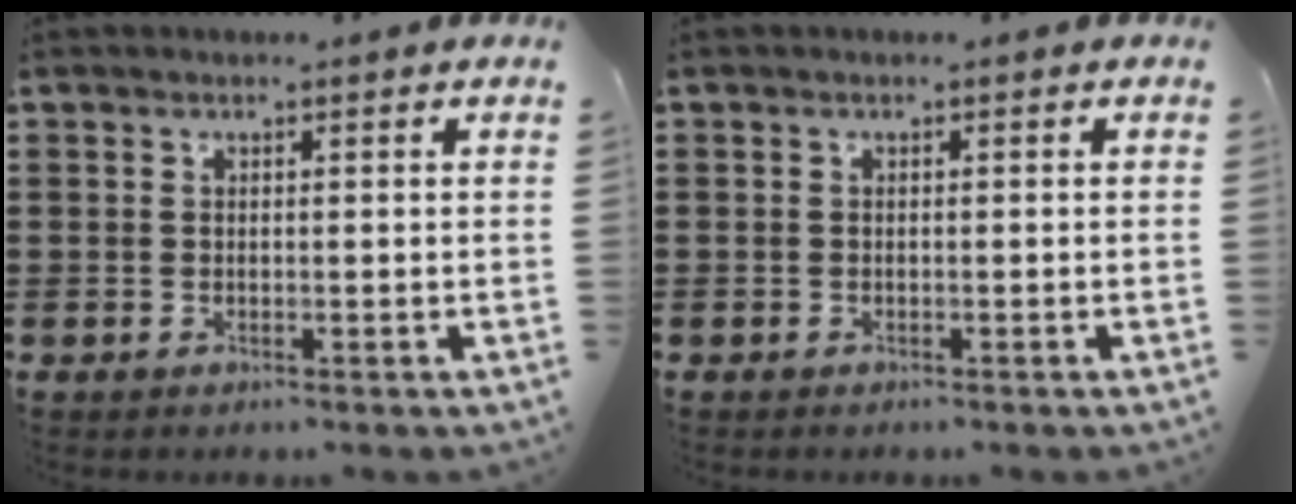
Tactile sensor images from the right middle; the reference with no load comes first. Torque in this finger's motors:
{"motor_torque": [0.16, -0.13, 0.00, -0.01]}